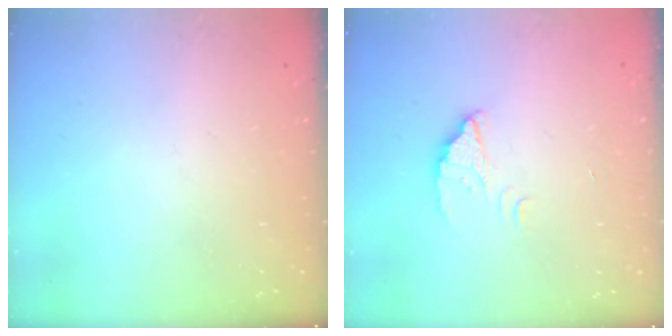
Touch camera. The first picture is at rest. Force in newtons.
{"total": 2.1, "press": 2.1, "slide": 0.1}